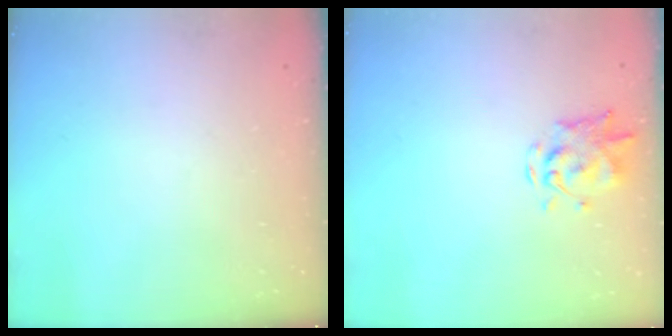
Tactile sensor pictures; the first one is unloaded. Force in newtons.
{"total": 1.8, "press": 1.8, "slide": 0.4}